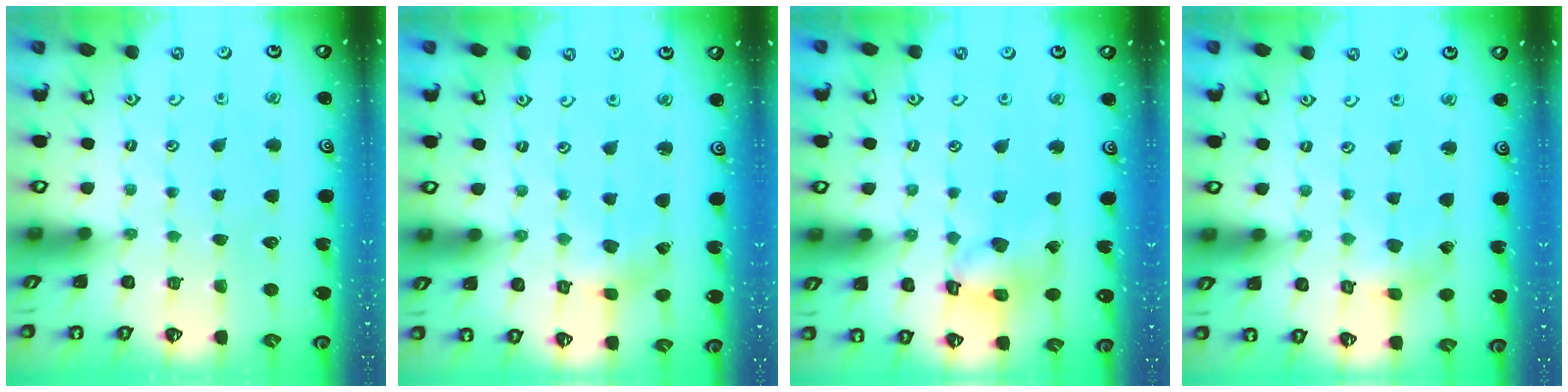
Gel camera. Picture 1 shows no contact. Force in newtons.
{"total": 1.4, "press": 1.4, "slide": 0.2}
{"total": 13.1, "press": 13.0, "slide": 1.5}
{"total": 2.9, "press": 2.9, "slide": 0.3}